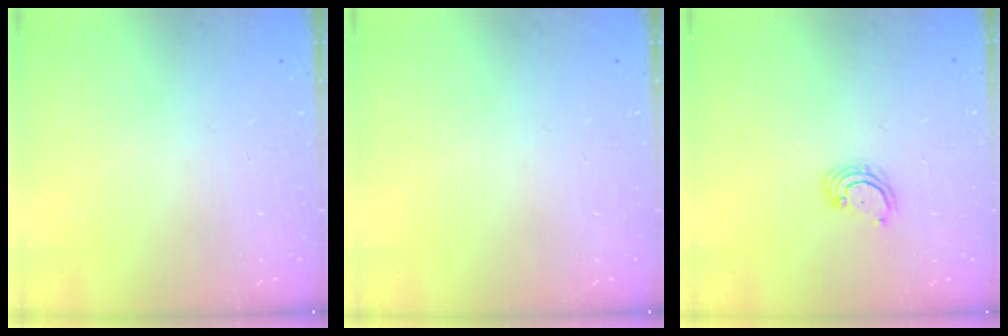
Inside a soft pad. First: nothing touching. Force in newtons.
{"total": 0.0}
{"total": 3.2, "press": 3.2, "slide": 0.3}